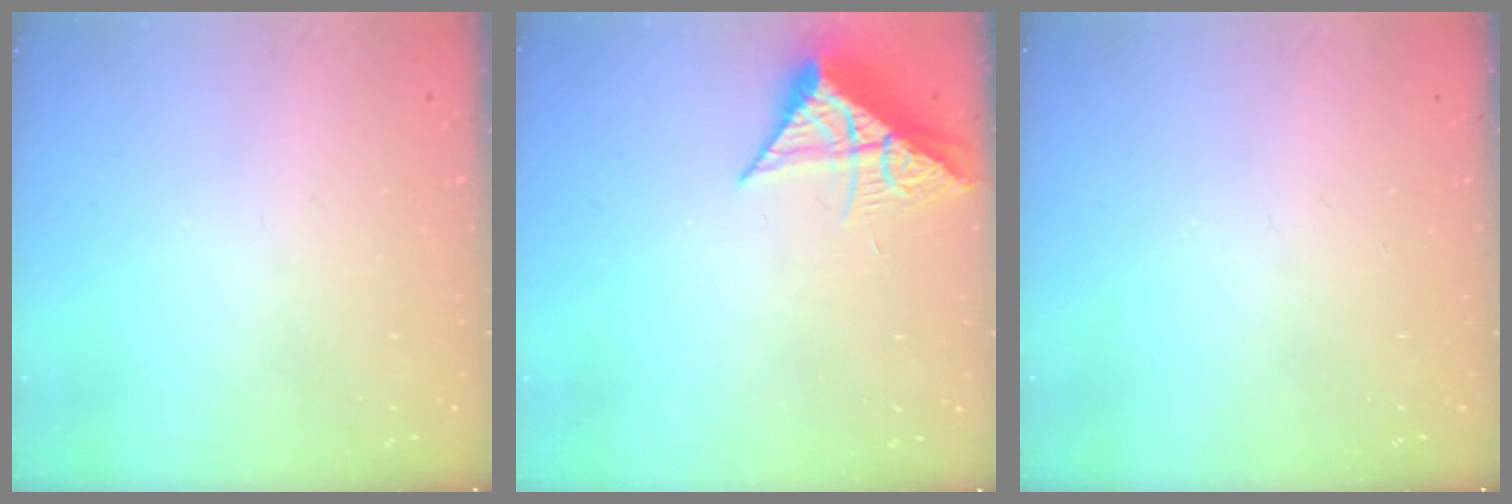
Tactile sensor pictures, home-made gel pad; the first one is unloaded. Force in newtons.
{"total": 8.1, "press": 8.1, "slide": 0.3}
{"total": 0.0}